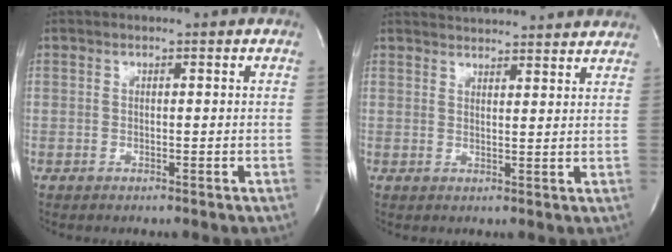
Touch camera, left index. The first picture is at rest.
{"total": 13.3, "force": [12.8, 1.4, 3.6], "torque": [-0.049, 0.021, 0.158]}